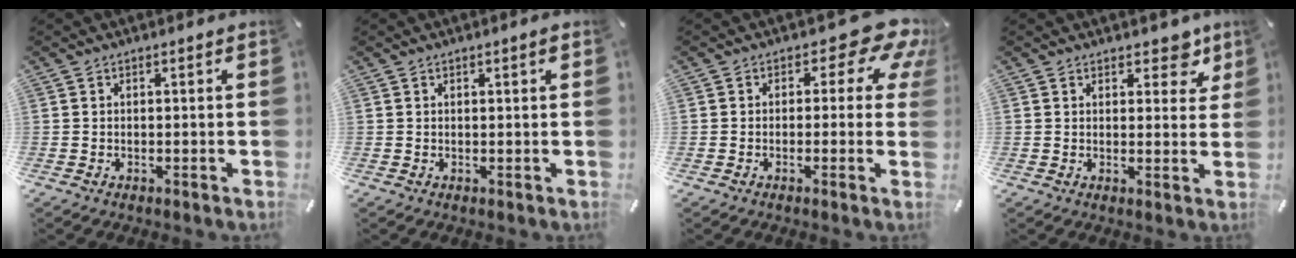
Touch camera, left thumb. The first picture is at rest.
{"total": 0.9, "force": [0.5, 0.1, 0.7], "torque": [-0.015, 0.000, 0.008]}
{"total": 8.7, "force": [3.4, 4.4, 6.7], "torque": [-0.082, -0.020, 0.056]}
{"total": 6.2, "force": [4.0, 3.7, 2.8], "torque": [-0.003, -0.023, 0.062]}